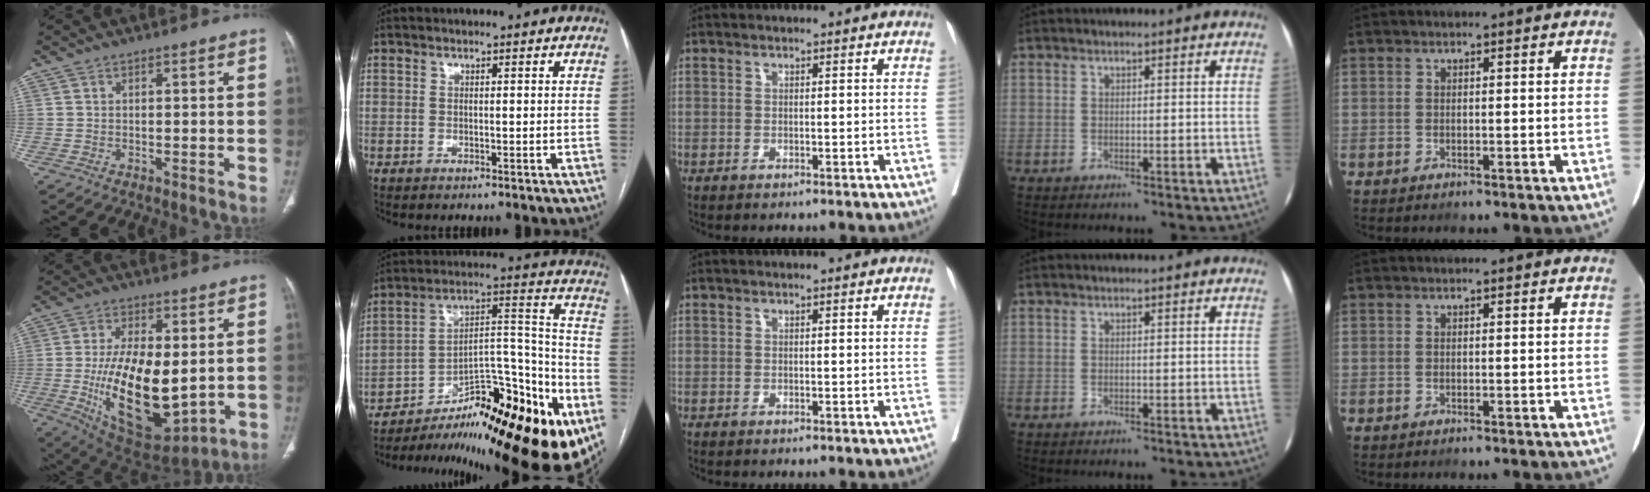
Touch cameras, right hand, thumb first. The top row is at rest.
{"thumb": {"total": 21.3, "force": [-1.3, 10.0, 18.8], "torque": [-0.315, -0.028, 0.001]}, "index": {"total": 27.0, "force": [-15.8, 6.3, 21.0], "torque": [-0.240, 0.021, -0.236]}}